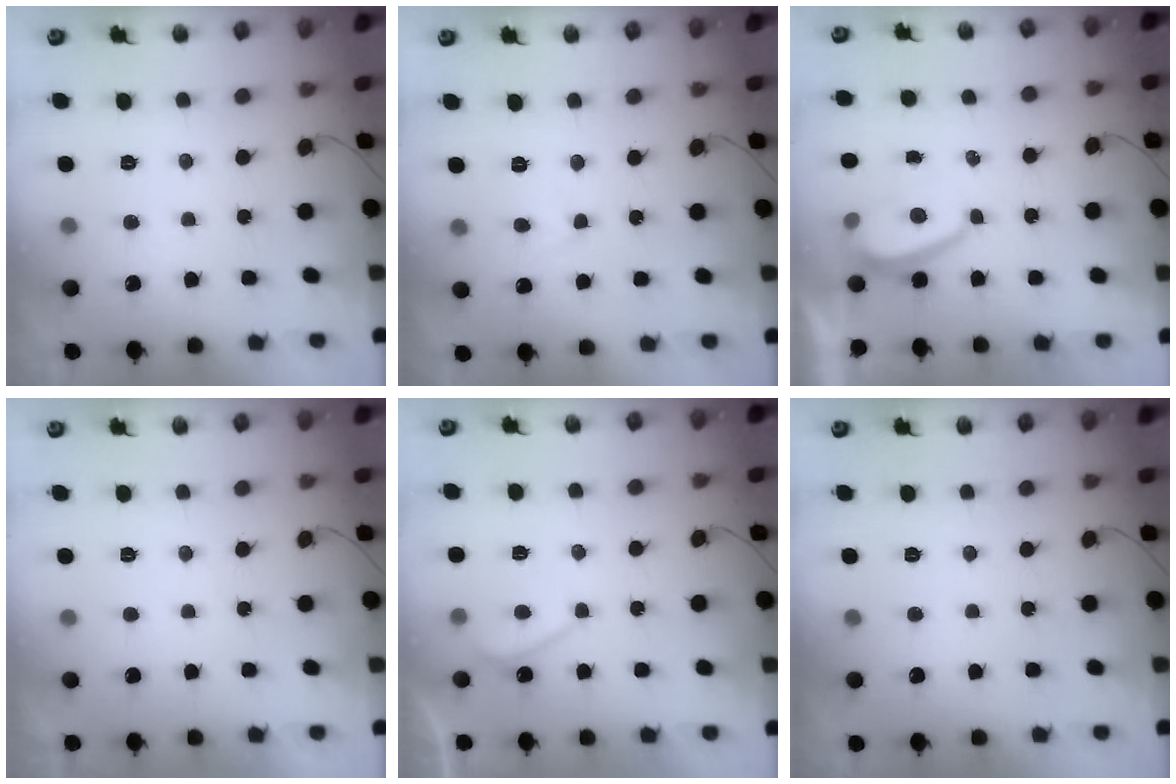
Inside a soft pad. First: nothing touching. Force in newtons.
{"total": 2.8, "press": 2.8, "slide": 0.2}
{"total": 1.2, "press": 1.1, "slide": 0.5}
{"total": 2.3, "press": 2.2, "slide": 0.4}
{"total": 2.9, "press": 2.9, "slide": 0.4}
{"total": 0.0}